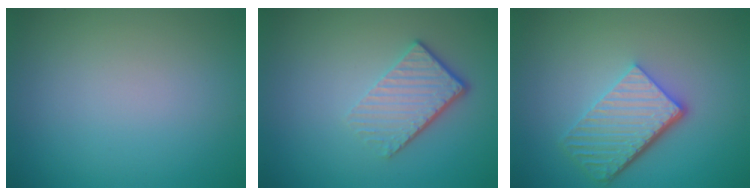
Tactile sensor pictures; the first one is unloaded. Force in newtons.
{"total": 4.1, "press": 2.8, "slide": 3.0}
{"total": 5.4, "press": 3.8, "slide": 3.8}